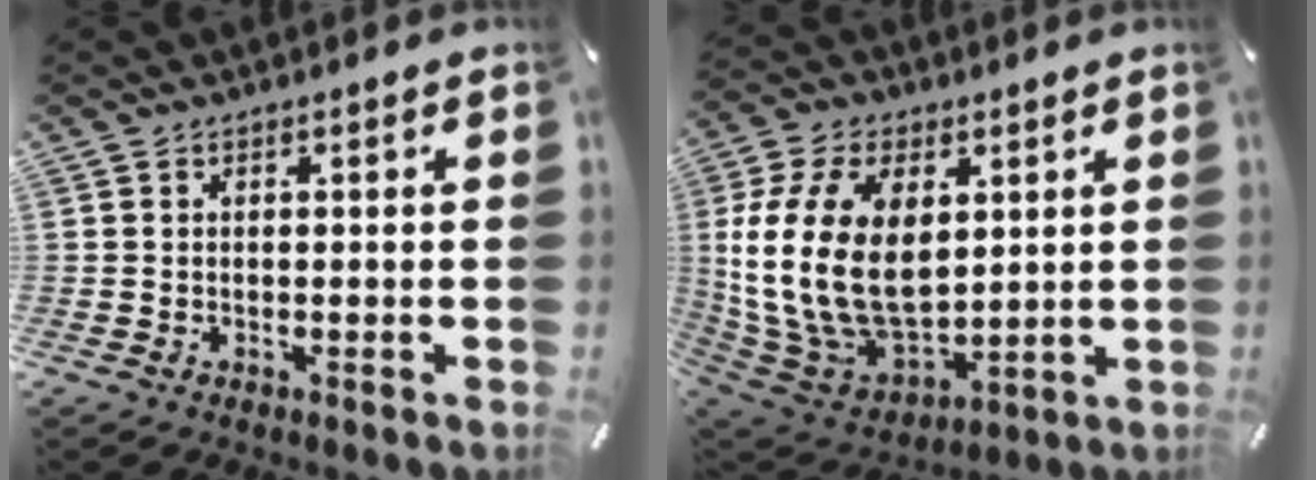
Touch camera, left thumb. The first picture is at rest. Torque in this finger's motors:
{"motor_torque": [1.08, 1.42, 2.72, -0.05, 1.06]}